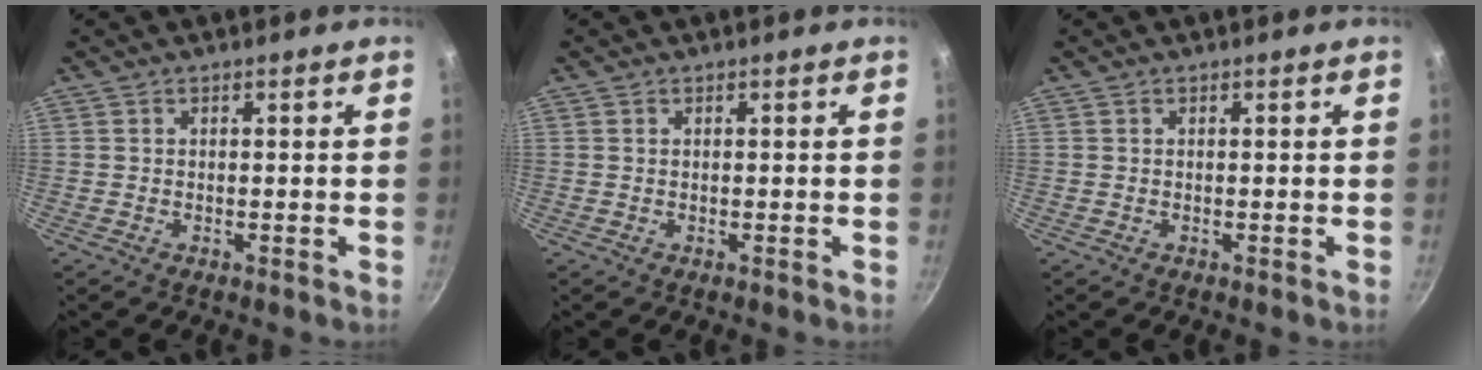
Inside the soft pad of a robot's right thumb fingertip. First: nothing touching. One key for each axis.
{"total": 0.0}
{"total": 0.0}